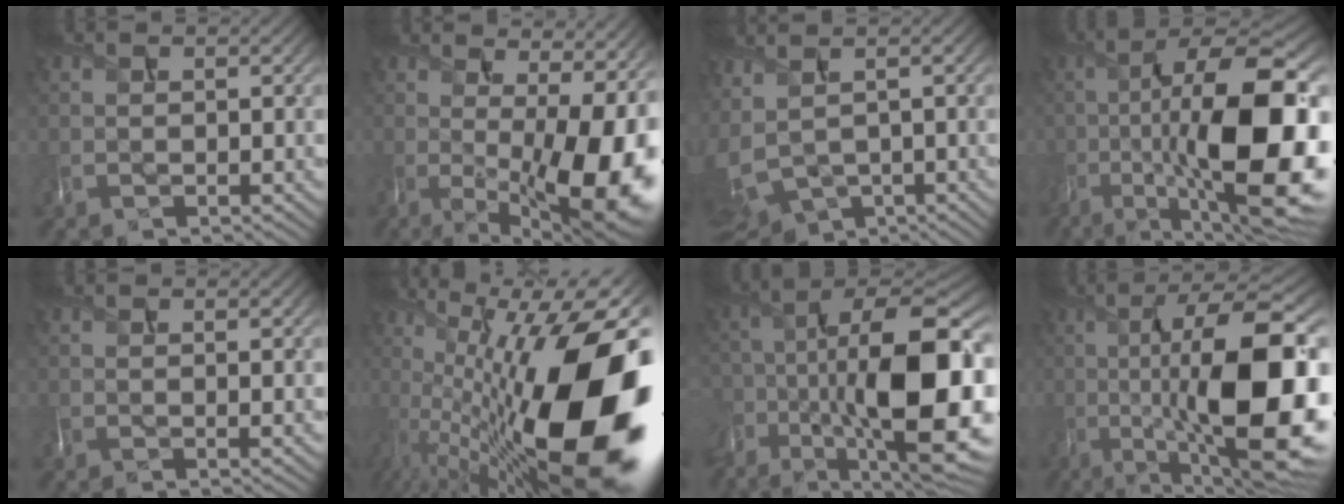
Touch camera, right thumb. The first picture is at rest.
{"total": 16.5, "force": [-1.1, 6.3, 15.2], "torque": [-0.184, -0.014, -0.001]}
{"total": 7.4, "force": [0.5, 4.5, 5.9], "torque": [-0.165, -0.022, 0.043]}
{"total": 20.4, "force": [-4.3, 7.1, 18.6], "torque": [-0.285, -0.004, -0.068]}
{"total": 1.3, "force": [0.4, 0.2, 1.2], "torque": [-0.024, 0.000, 0.008]}
{"total": 21.8, "force": [-1.4, 8.6, 19.9], "torque": [-0.301, 0.011, -0.042]}
{"total": 19.4, "force": [-5.3, 8.1, 16.9], "torque": [-0.271, -0.026, -0.078]}
{"total": 19.3, "force": [-2.1, 6.2, 18.2], "torque": [-0.279, 0.012, -0.025]}